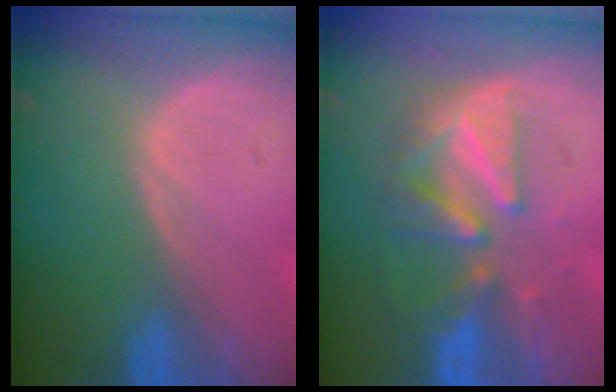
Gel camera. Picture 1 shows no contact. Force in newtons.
{"total": 8.4, "press": 8.0, "slide": 2.4}